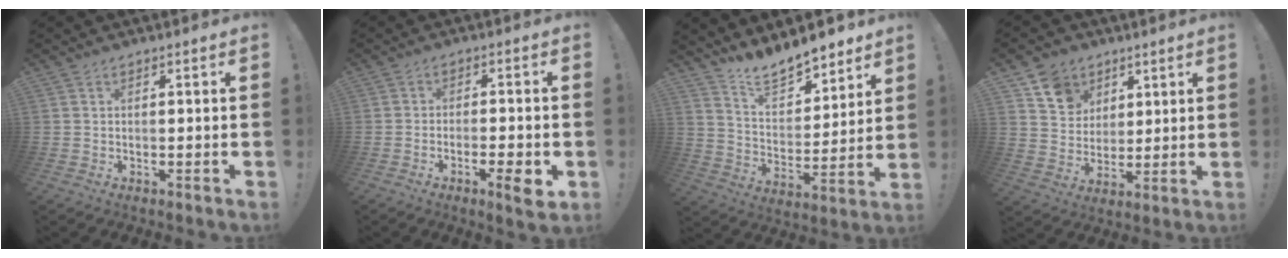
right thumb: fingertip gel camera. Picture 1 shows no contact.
{"total": 6.9, "force": [-3.1, 1.4, 6.0], "torque": [-0.077, 0.009, -0.046]}
{"total": 12.2, "force": [10.9, 4.2, 3.5], "torque": [-0.072, -0.083, 0.203]}
{"total": 10.0, "force": [5.6, 8.0, 2.2], "torque": [-0.029, -0.037, 0.111]}